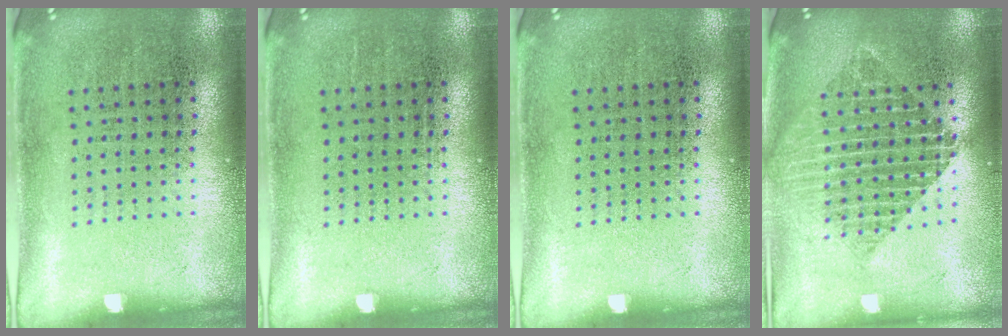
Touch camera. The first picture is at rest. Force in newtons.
{"total": 0.0}
{"total": 0.0}
{"total": 2.0, "press": 1.6, "slide": 1.2}